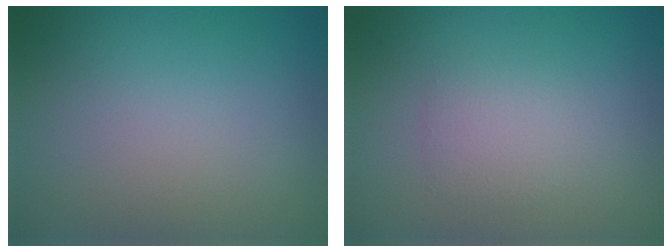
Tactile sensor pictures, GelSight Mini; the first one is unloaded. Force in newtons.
{"total": 1.9, "press": 1.9, "slide": 0.1}